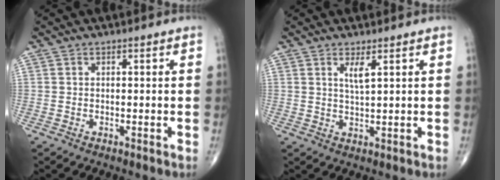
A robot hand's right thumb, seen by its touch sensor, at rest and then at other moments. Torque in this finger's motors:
{"motor_torque": [-0.24, 0.43, 0.32, 0.17, 0.01]}